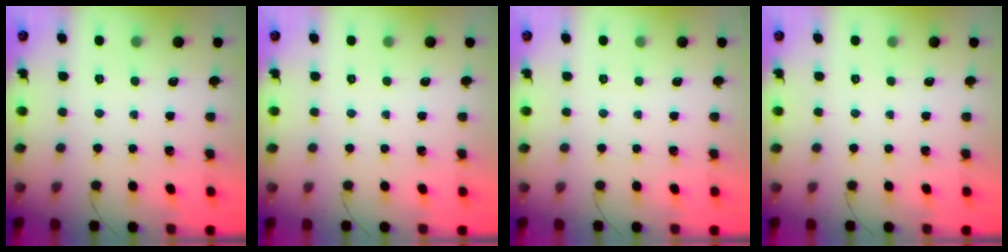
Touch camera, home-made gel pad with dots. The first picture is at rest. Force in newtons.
{"total": 0.0}
{"total": 0.0}
{"total": 0.0}